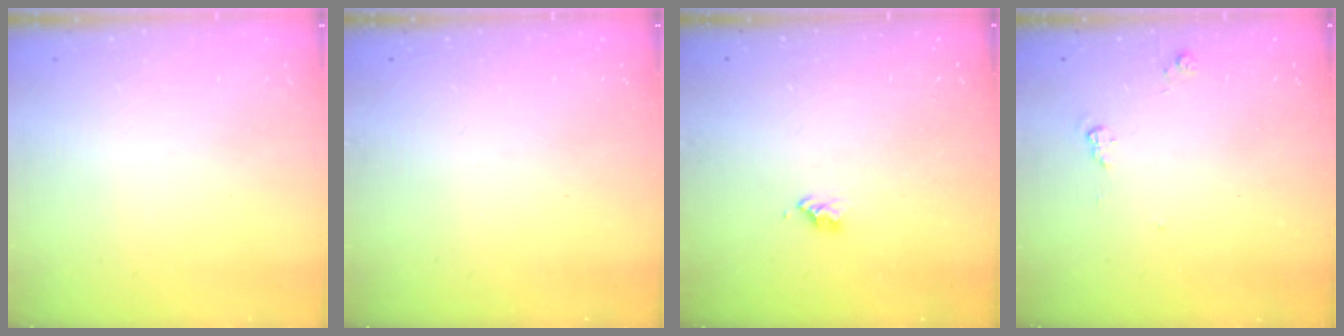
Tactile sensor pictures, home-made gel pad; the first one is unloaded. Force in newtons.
{"total": 0.0}
{"total": 2.7, "press": 2.7, "slide": 0.2}
{"total": 5.3, "press": 5.3, "slide": 0.2}